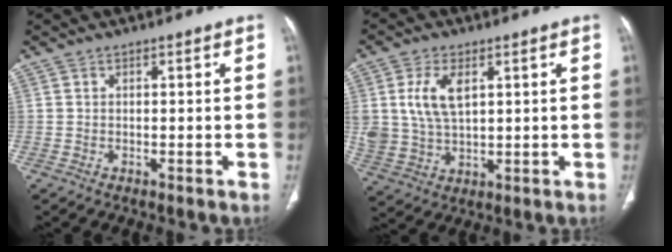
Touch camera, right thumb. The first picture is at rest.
{"total": 9.6, "force": [2.9, 5.6, 7.3], "torque": [-0.147, -0.007, 0.064]}